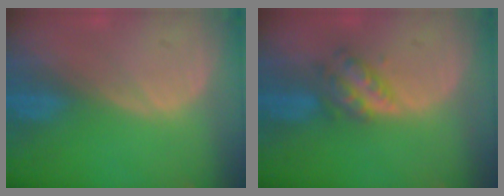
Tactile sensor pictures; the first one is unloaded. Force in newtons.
{"total": 4.6, "press": 4.6, "slide": 0.5}